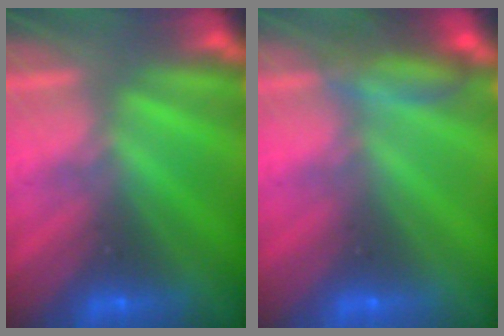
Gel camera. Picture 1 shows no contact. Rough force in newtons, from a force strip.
{"total": 2.5}